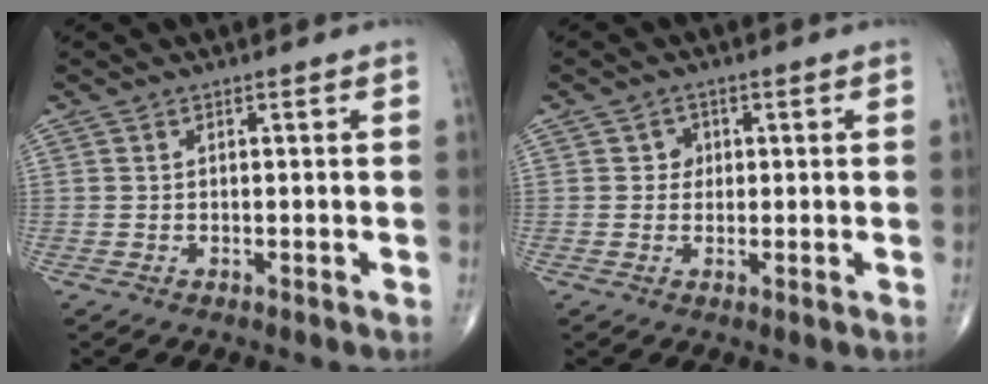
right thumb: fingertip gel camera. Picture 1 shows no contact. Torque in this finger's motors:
{"motor_torque": [-0.34, 0.17, 0.28, 0.12, 0.00]}